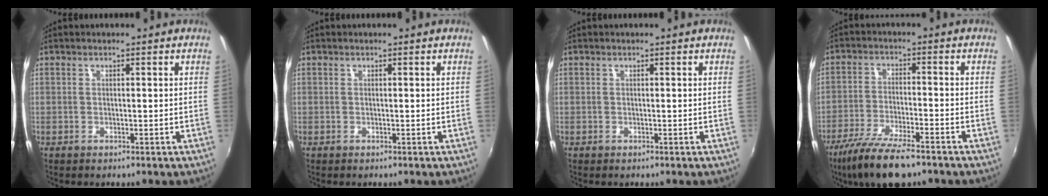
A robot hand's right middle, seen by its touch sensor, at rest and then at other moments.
{"total": 0.0}
{"total": 0.0}
{"total": 12.7, "force": [-9.4, 3.2, 8.0], "torque": [-0.175, -0.034, -0.167]}